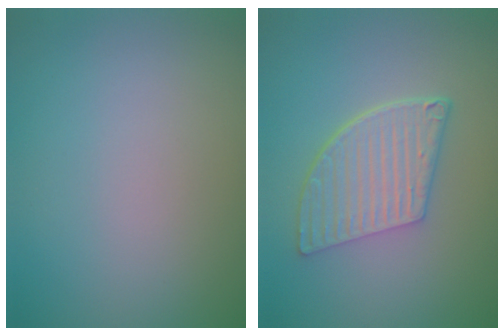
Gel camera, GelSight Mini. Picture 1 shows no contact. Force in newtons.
{"total": 5.6, "press": 4.1, "slide": 3.9}